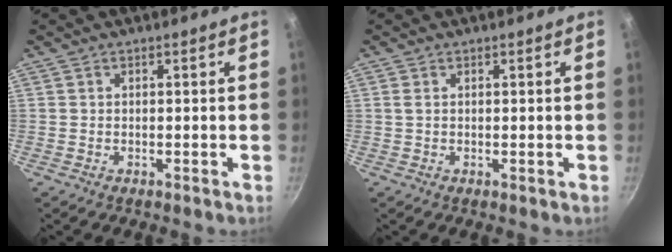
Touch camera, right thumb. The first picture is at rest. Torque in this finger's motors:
{"motor_torque": [-0.37, -0.47, 0.41, -0.06, 0.04]}